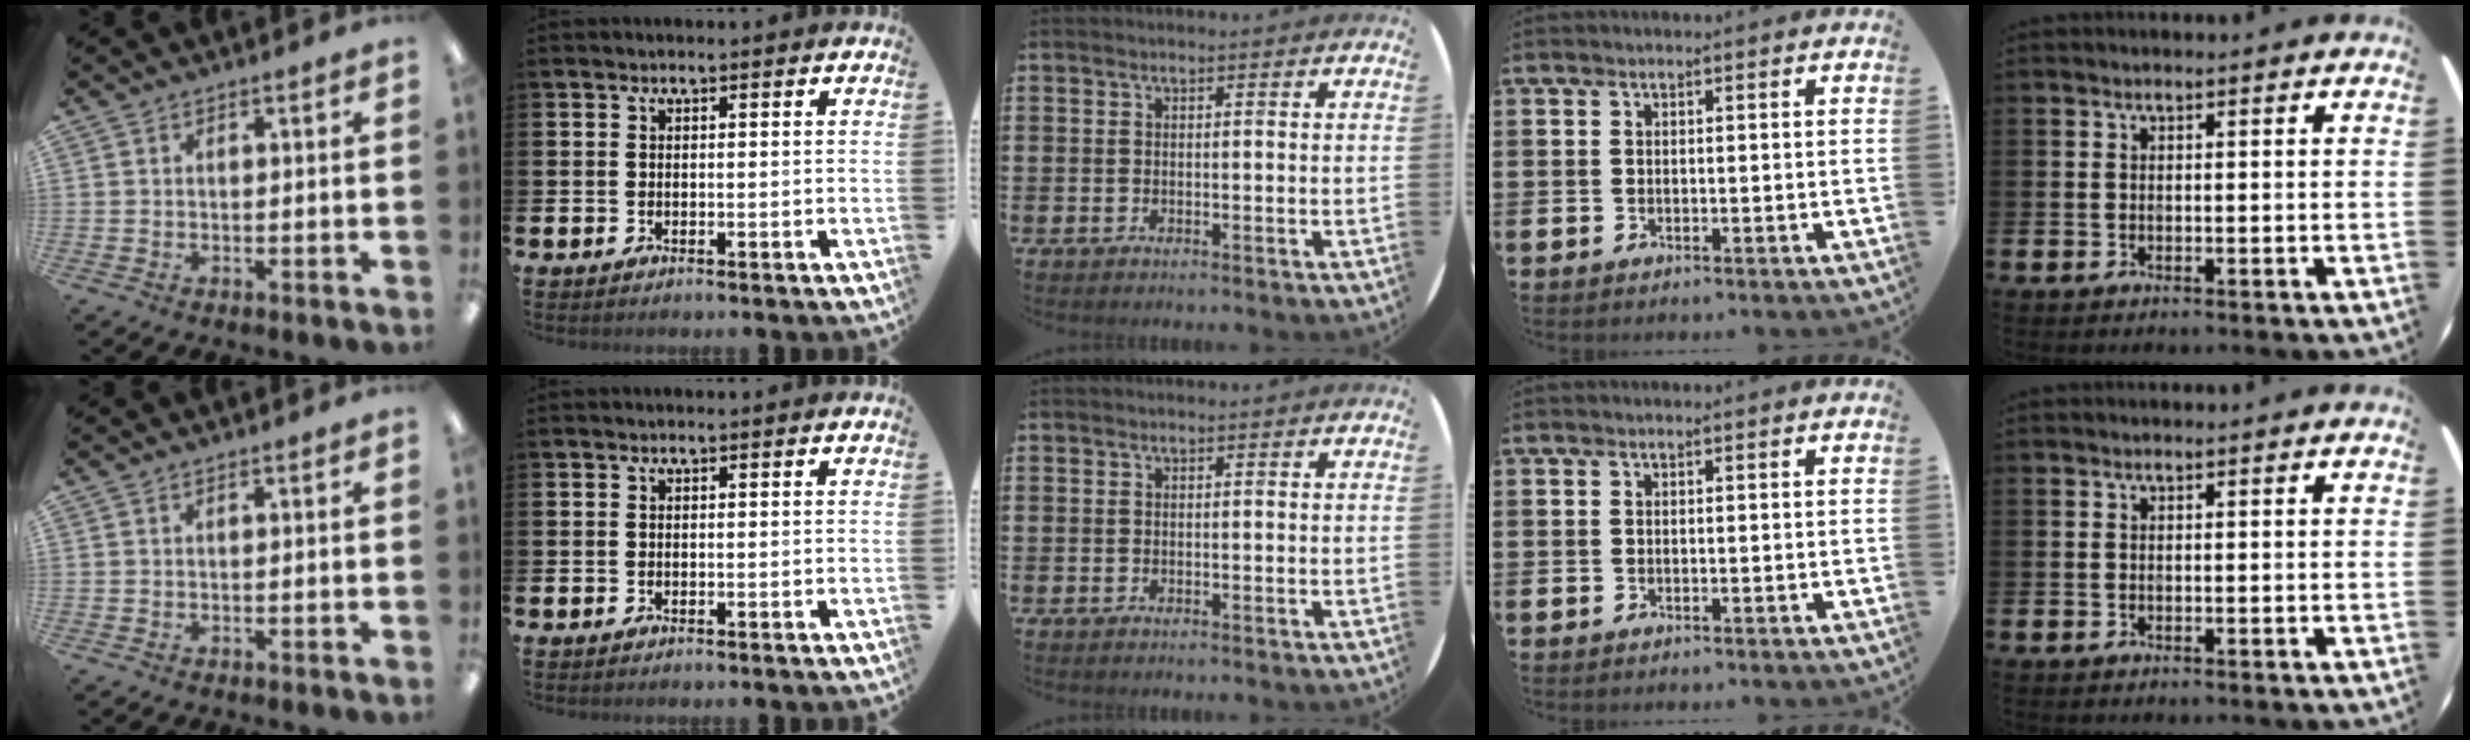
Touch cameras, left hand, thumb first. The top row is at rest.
{}